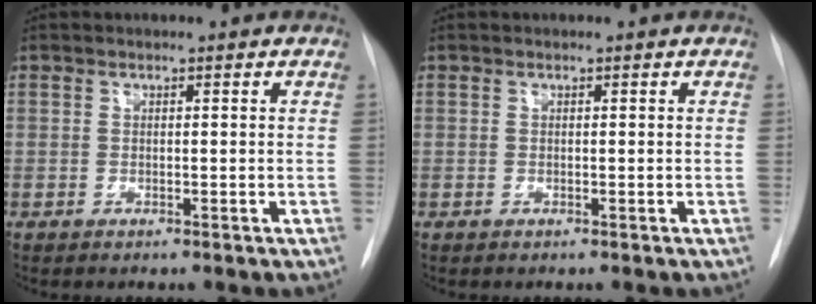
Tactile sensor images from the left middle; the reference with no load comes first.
{"total": 0.0}